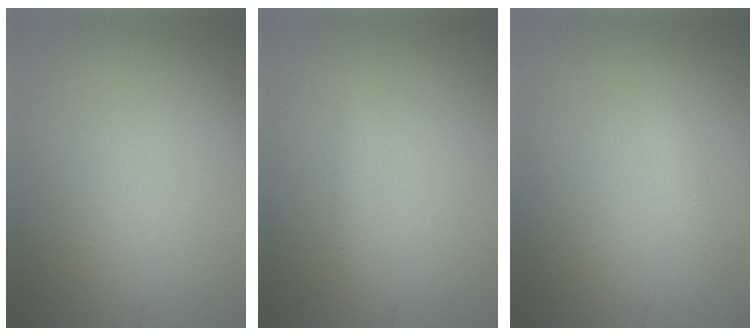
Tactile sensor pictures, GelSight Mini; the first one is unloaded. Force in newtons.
{"total": 0.7, "press": 0.7, "slide": 0.1}
{"total": 1.2, "press": 1.2, "slide": 0.1}